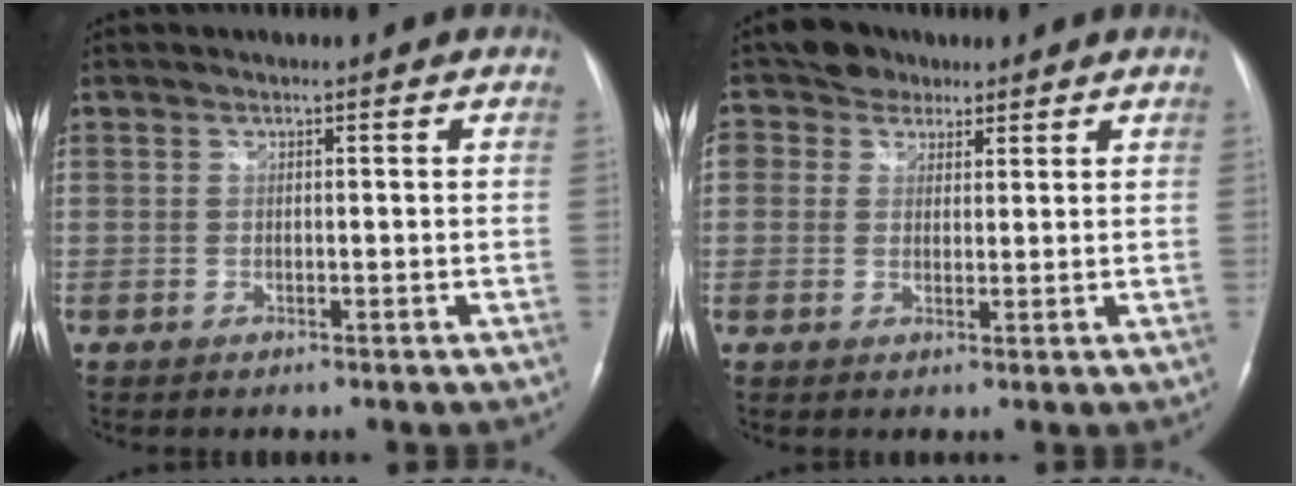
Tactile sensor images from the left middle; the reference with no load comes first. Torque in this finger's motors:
{"motor_torque": [0.07, -0.03, -0.03, 0.03]}